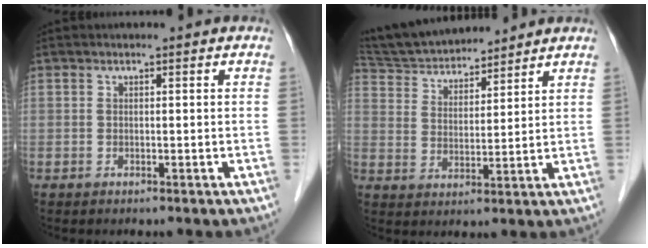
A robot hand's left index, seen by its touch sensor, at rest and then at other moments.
{"total": 12.8, "force": [12.0, 2.5, 3.8], "torque": [-0.071, 0.027, 0.217]}